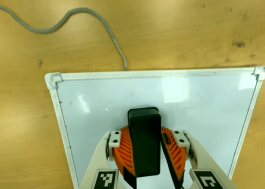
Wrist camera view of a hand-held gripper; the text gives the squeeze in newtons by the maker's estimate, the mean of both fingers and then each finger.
{"total": 14.4, "left": 16.0, "right": 12.7}